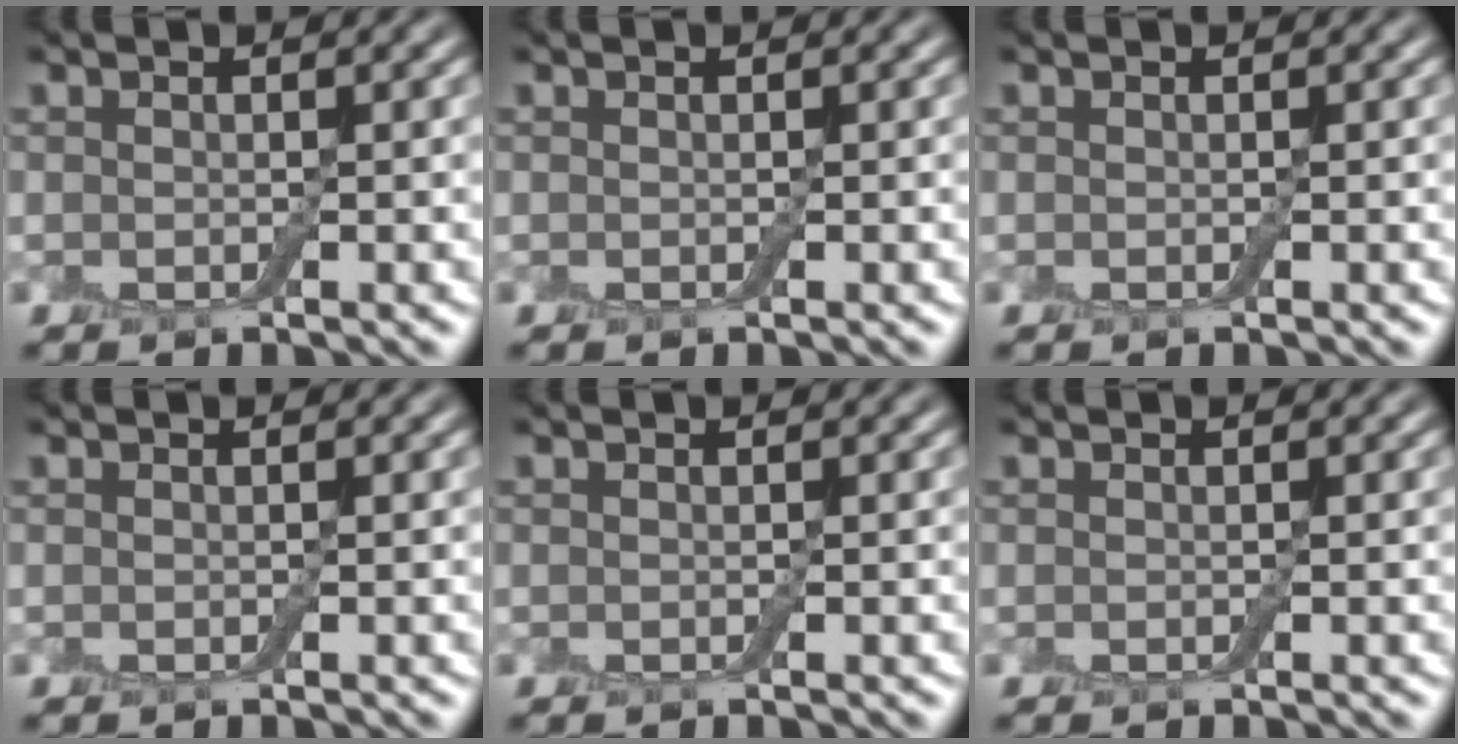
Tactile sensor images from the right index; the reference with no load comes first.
{"total": 0.0}
{"total": 0.0}
{"total": 0.0}
{"total": 0.0}
{"total": 0.0}